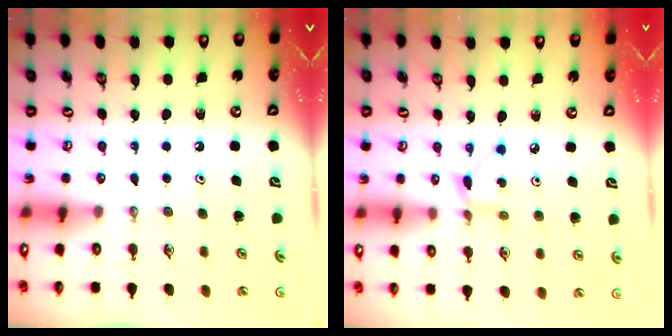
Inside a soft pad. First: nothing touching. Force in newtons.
{"total": 2.2, "press": 2.2, "slide": 0.1}